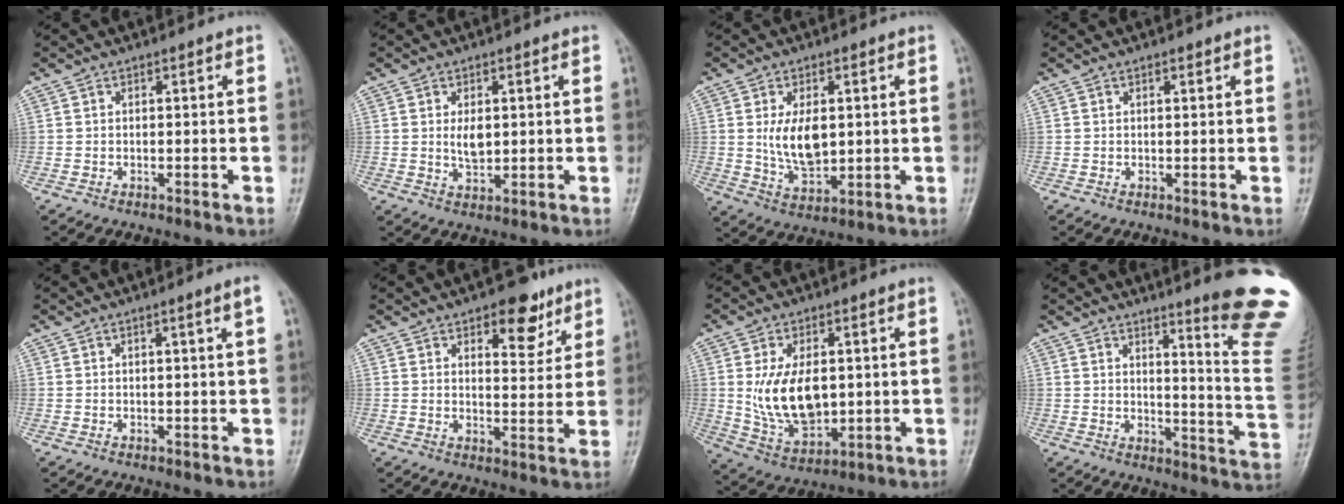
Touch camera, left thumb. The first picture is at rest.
{"total": 3.9, "force": [0.7, 2.2, 3.1], "torque": [-0.046, -0.010, 0.017]}
{"total": 8.7, "force": [1.1, 4.9, 7.1], "torque": [-0.112, -0.014, 0.032]}
{"total": 0.8, "force": [0.5, 0.3, 0.5], "torque": [-0.009, -0.002, 0.007]}
{"total": 2.0, "force": [0.6, -0.4, 1.9], "torque": [-0.033, -0.001, 0.013]}
{"total": 8.9, "force": [5.4, 4.2, 5.6], "torque": [-0.044, -0.029, 0.072]}
{"total": 12.7, "force": [1.0, 7.6, 10.1], "torque": [-0.165, -0.012, 0.035]}
{"total": 17.9, "force": [12.1, 1.2, 13.1], "torque": [-0.136, -0.106, 0.149]}